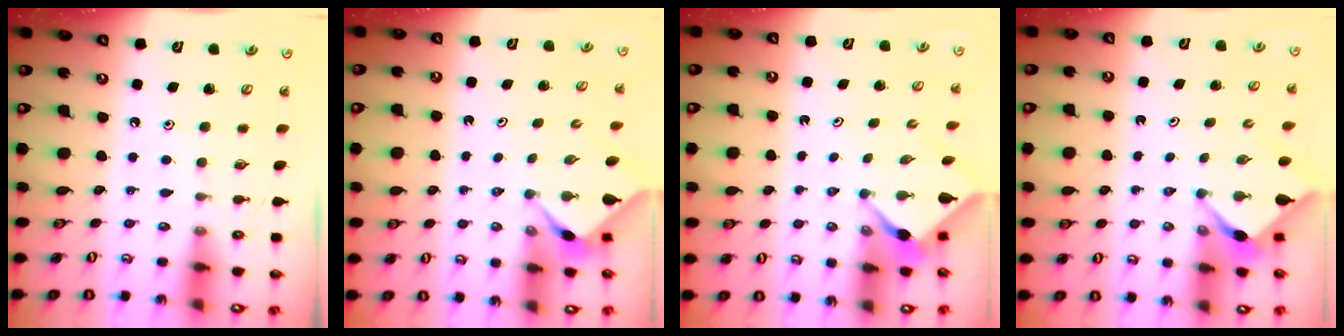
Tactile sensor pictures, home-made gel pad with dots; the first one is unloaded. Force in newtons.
{"total": 2.4, "press": 2.4, "slide": 0.3}
{"total": 2.4, "press": 2.4, "slide": 0.3}
{"total": 2.4, "press": 2.4, "slide": 0.1}